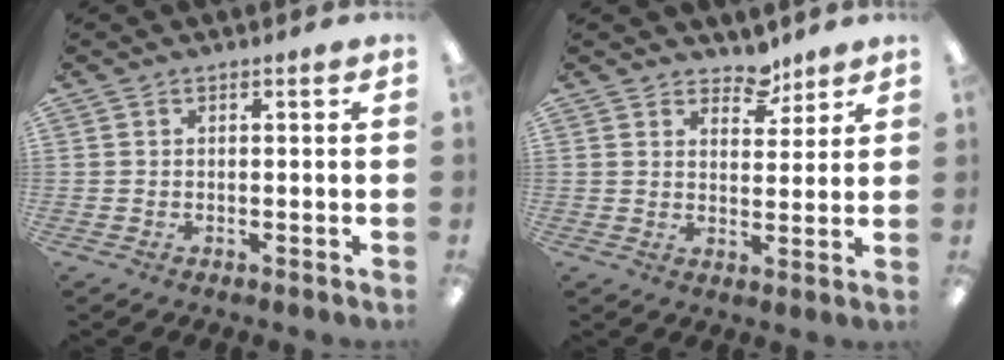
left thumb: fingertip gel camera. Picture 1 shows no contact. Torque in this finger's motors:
{"motor_torque": [-0.02, 0.03, -0.26, -0.06, 0.02]}